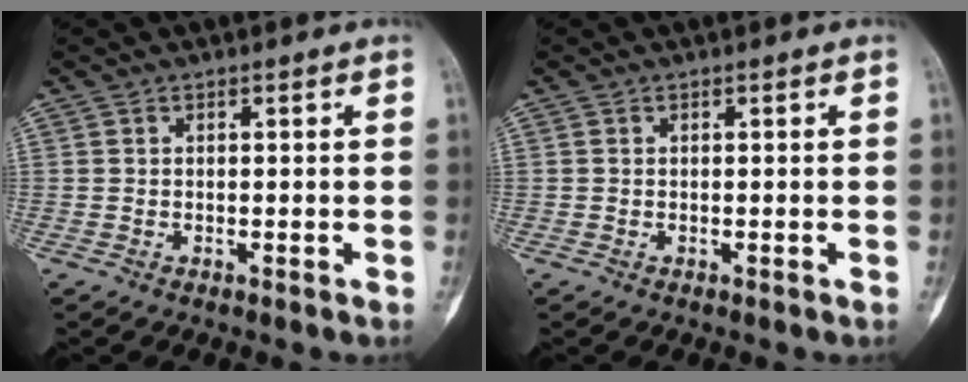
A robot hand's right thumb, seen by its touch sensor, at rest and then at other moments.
{"total": 0.0}